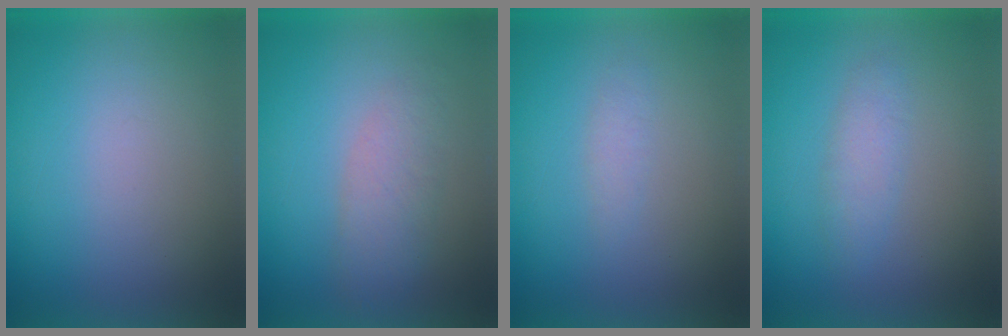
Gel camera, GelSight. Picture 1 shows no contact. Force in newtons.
{"total": 2.9}
{"total": 1.3}
{"total": 2.3}